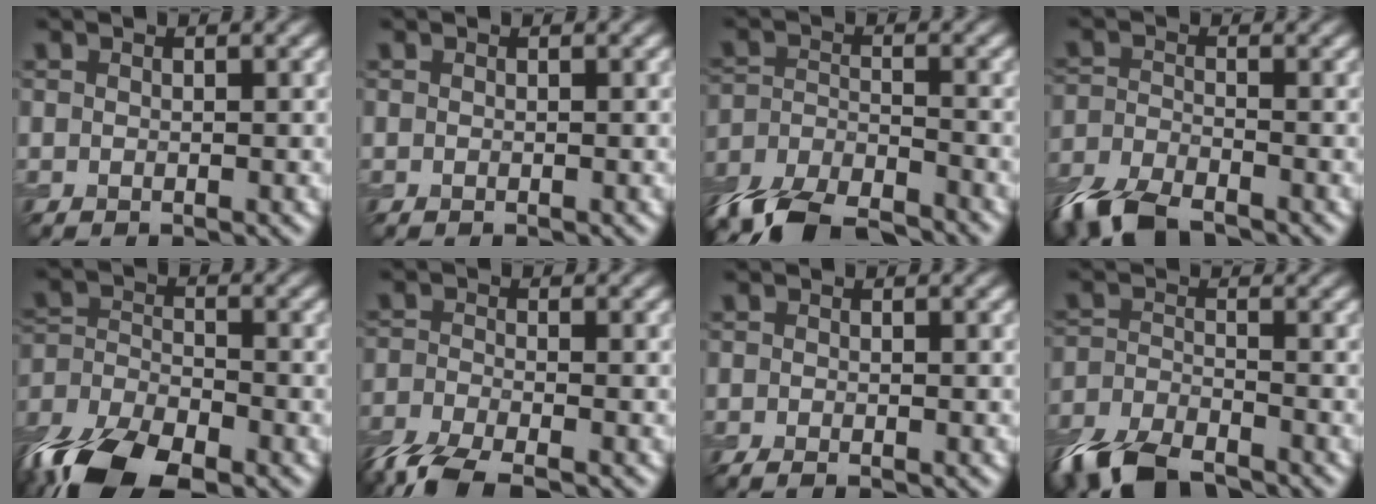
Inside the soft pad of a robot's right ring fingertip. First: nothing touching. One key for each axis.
{"total": 0.0}
{"total": 9.6, "fx": -8.1, "fy": 3.1, "fz": 4.0, "tx": -0.083, "ty": -0.033, "tz": -0.144}
{"total": 6.8, "fx": -5.3, "fy": 2.4, "fz": 3.6, "tx": -0.077, "ty": -0.019, "tz": -0.113}
{"total": 12.4, "fx": -8.9, "fy": 5.3, "fz": 6.8, "tx": -0.141, "ty": -0.037, "tz": -0.161}
{"total": 6.1, "fx": -4.5, "fy": 1.9, "fz": 3.5, "tx": -0.077, "ty": -0.022, "tz": -0.098}
{"total": 1.3, "fx": -0.9, "fy": 0.3, "fz": 0.8, "tx": -0.017, "ty": -0.006, "tz": -0.019}
{"total": 7.6, "fx": -6.0, "fy": 2.7, "fz": 3.8, "tx": -0.083, "ty": -0.021, "tz": -0.123}